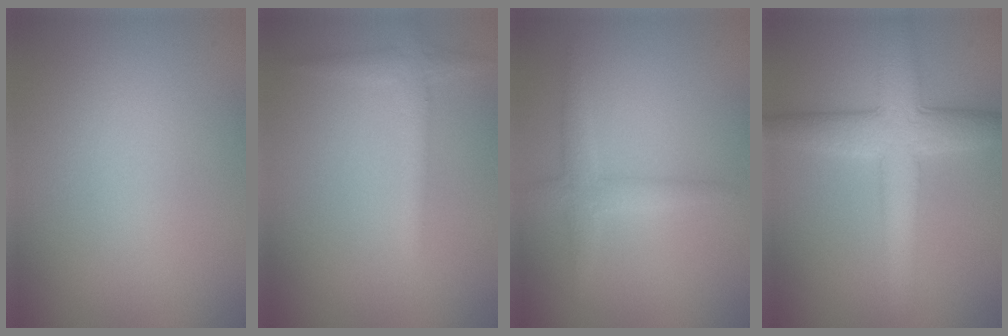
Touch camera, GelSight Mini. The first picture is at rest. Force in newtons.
{"total": 1.9, "press": 1.9, "slide": 0.1}
{"total": 2.3, "press": 2.3, "slide": 0.1}
{"total": 6.1, "press": 6.1, "slide": 0.1}